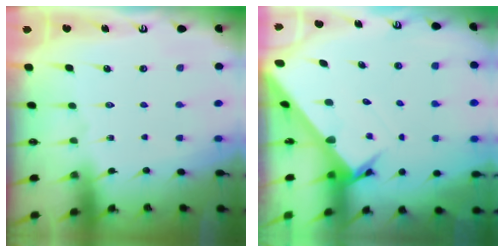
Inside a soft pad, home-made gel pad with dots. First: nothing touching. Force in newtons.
{"total": 3.3, "press": 3.3, "slide": 0.3}